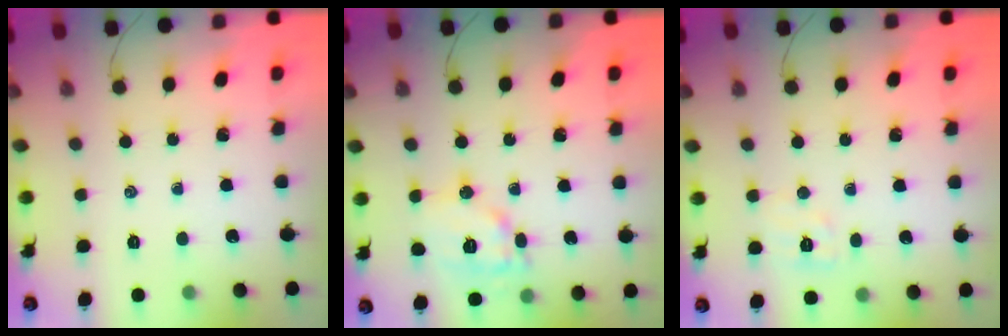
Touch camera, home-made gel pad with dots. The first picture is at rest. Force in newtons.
{"total": 11.7, "press": 11.7, "slide": 0.6}
{"total": 7.4, "press": 7.3, "slide": 1.2}